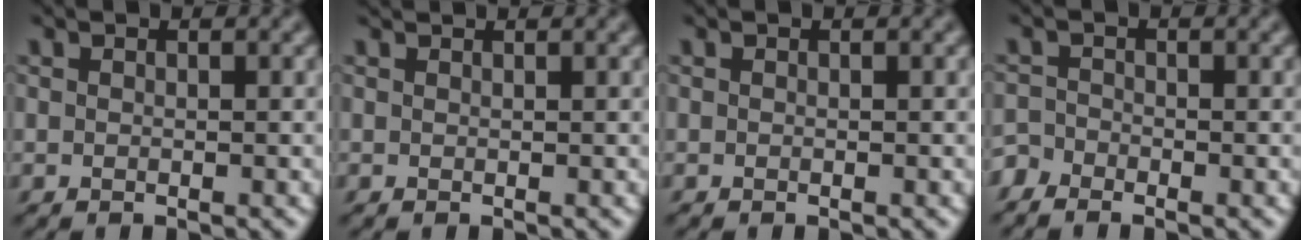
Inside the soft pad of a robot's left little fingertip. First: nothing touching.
{"total": 0.7, "force": [0.7, 0.1, 0.0], "torque": [-0.005, 0.006, 0.013]}
{"total": 0.0}
{"total": 2.0, "force": [-1.7, 0.9, 0.4], "torque": [-0.014, 0.001, -0.036]}